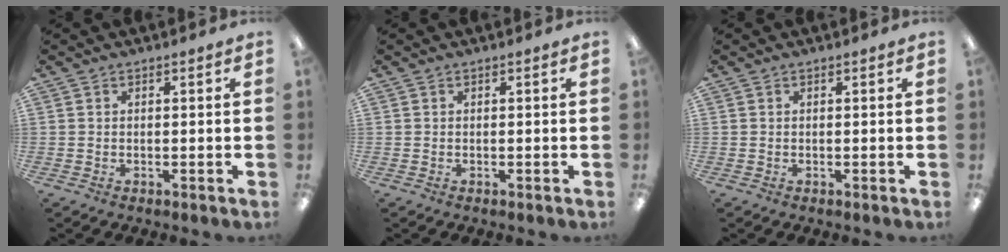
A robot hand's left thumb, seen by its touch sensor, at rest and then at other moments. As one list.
[{"total": 0.0}, {"total": 0.0}]